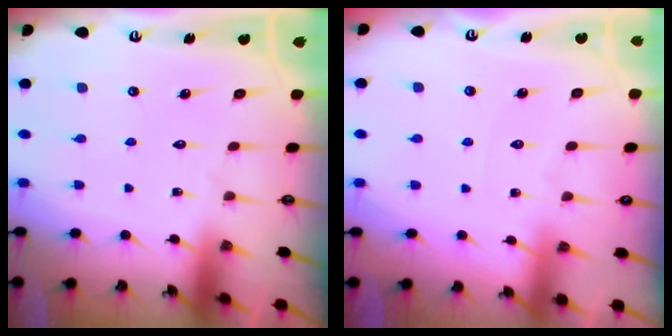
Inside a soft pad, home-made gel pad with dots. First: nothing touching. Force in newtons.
{"total": 2.9, "press": 2.9, "slide": 0.5}